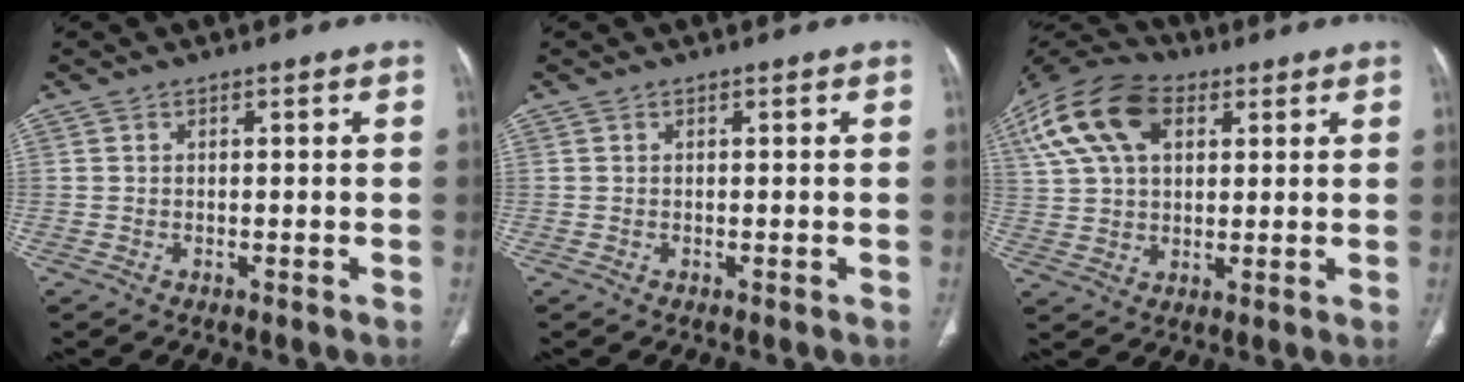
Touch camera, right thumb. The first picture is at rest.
{"total": 0.0}
{"total": 18.1, "force": [7.1, 11.1, 12.4], "torque": [-0.258, 0.019, 0.126]}